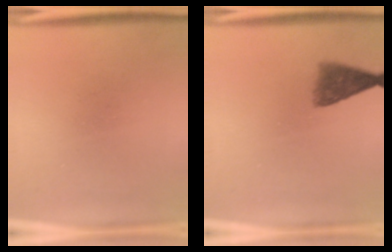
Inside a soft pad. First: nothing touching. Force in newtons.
{"total": 4.2}